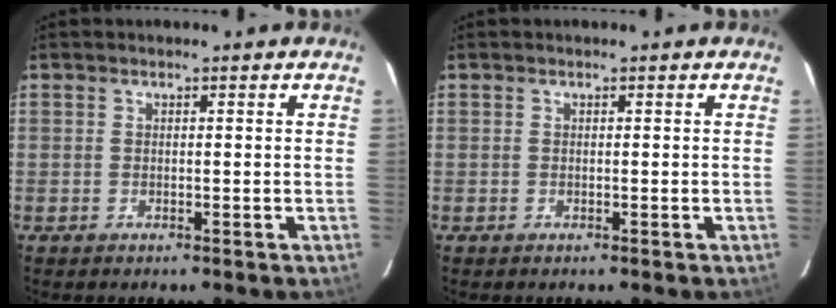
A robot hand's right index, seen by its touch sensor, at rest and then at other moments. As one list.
[{"total": 0.0}]